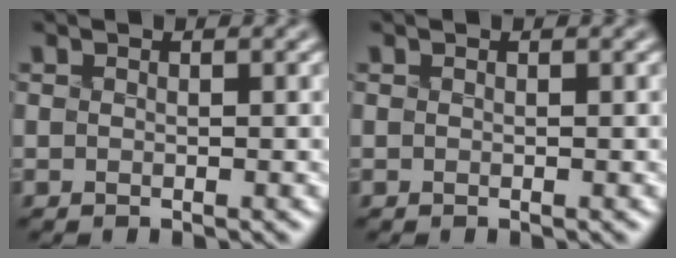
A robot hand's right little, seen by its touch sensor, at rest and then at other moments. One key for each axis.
{"total": 0.0}